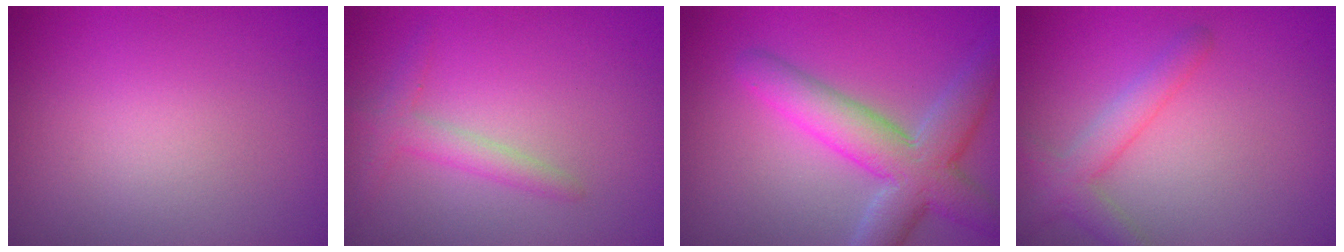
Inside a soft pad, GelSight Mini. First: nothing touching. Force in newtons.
{"total": 2.0, "press": 2.0, "slide": 0.1}
{"total": 6.7, "press": 6.7, "slide": 0.6}
{"total": 2.7, "press": 2.7, "slide": 0.2}